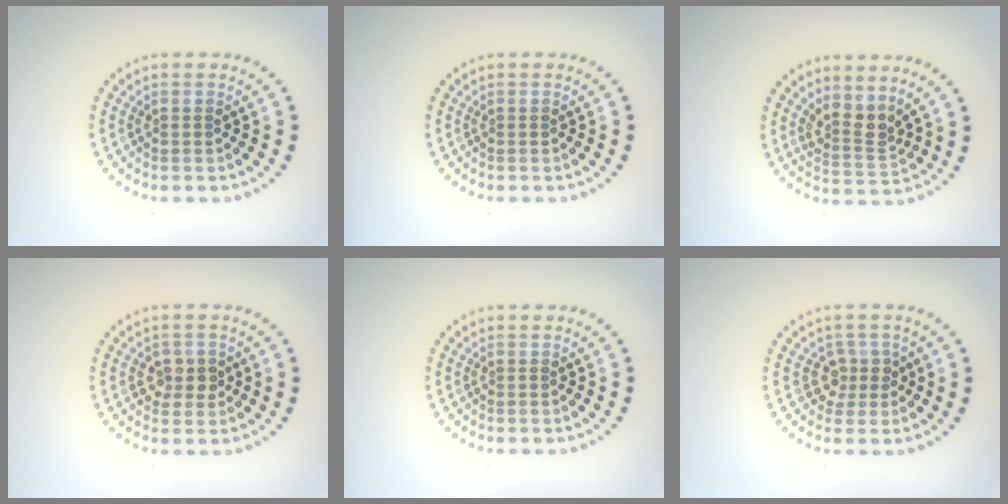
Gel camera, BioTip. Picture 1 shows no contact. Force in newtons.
{"total": 0.0}
{"total": 2.8, "press": 2.0, "slide": 1.9}
{"total": 2.3, "press": 2.3, "slide": 0.6}
{"total": 0.0}
{"total": 2.1, "press": 1.6, "slide": 1.3}